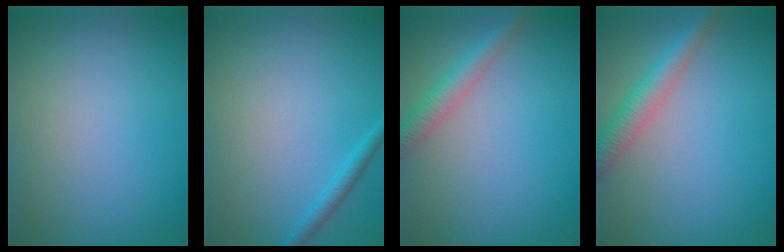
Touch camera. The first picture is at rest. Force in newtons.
{"total": 1.4, "press": 1.4, "slide": 0.1}
{"total": 2.7, "press": 2.7, "slide": 0.1}
{"total": 3.2, "press": 3.2, "slide": 0.1}